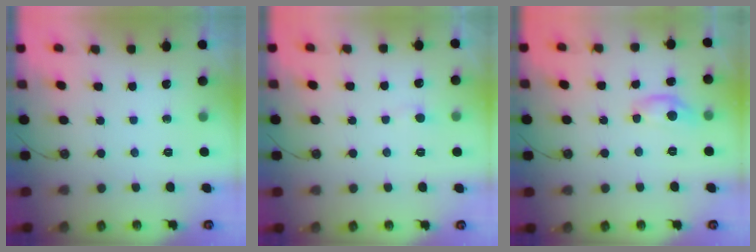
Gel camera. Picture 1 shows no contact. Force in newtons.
{"total": 0.7, "press": 0.6, "slide": 0.4}
{"total": 4.5, "press": 4.5, "slide": 0.4}